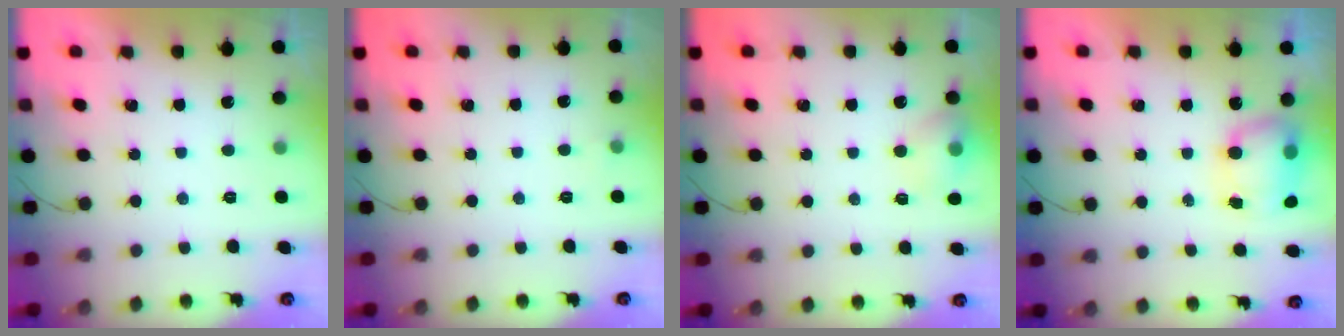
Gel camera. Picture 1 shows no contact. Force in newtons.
{"total": 2.8, "press": 2.5, "slide": 1.1}
{"total": 9.0, "press": 8.9, "slide": 1.7}
{"total": 7.6, "press": 7.4, "slide": 1.4}